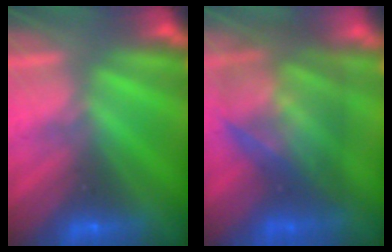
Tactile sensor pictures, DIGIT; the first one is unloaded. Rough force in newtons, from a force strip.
{"total": 5.8}